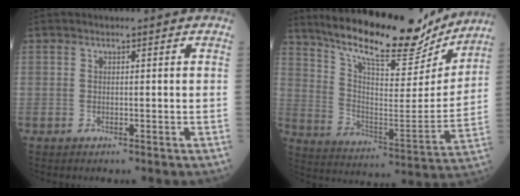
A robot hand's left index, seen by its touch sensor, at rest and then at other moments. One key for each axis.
{"total": 21.6, "fx": 18.7, "fy": 4.5, "fz": 9.8, "tx": -0.167, "ty": -0.020, "tz": 0.288}